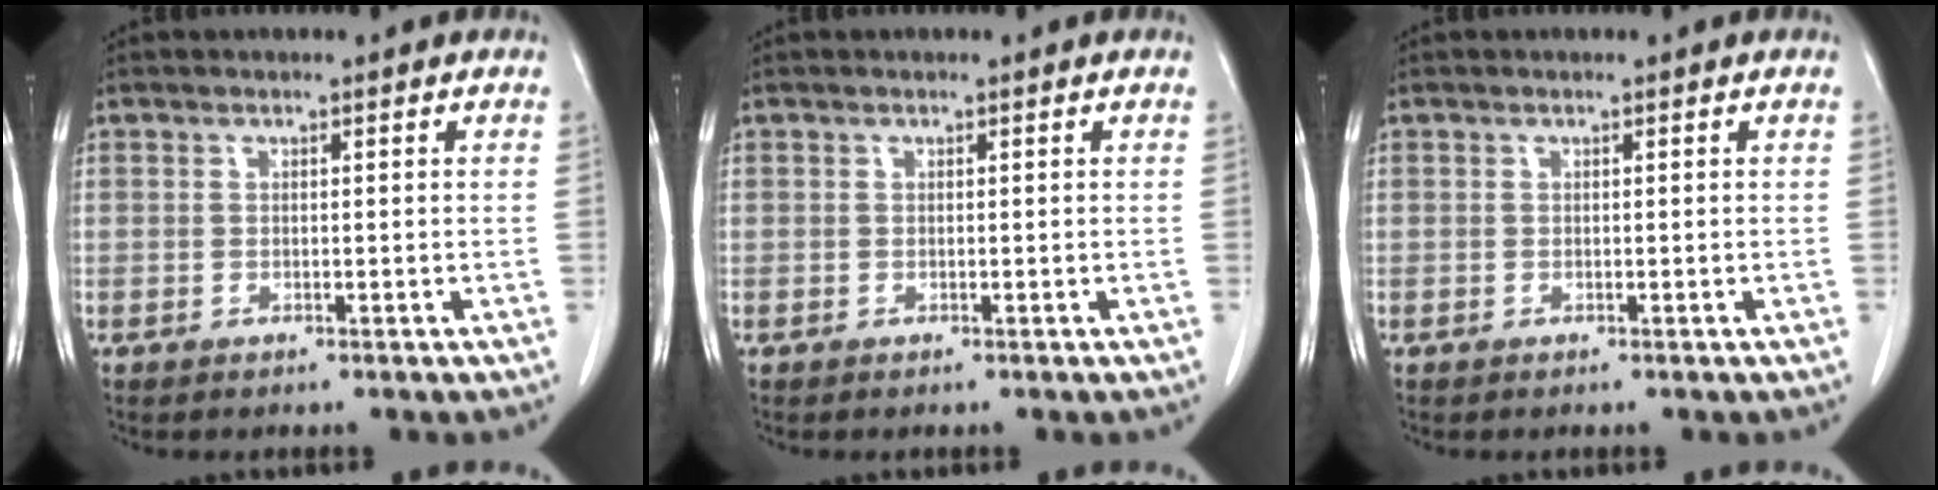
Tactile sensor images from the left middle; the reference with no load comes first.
{"total": 0.0}
{"total": 0.0}